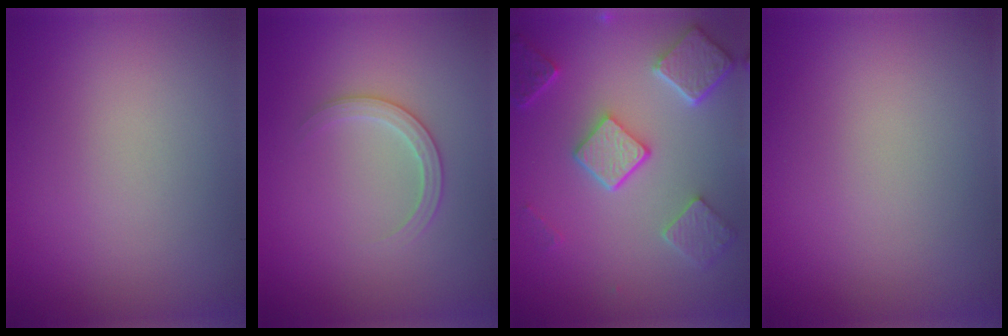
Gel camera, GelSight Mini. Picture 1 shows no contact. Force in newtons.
{"total": 1.9, "press": 1.9, "slide": 0.2}
{"total": 5.3, "press": 4.2, "slide": 3.3}
{"total": 0.0}